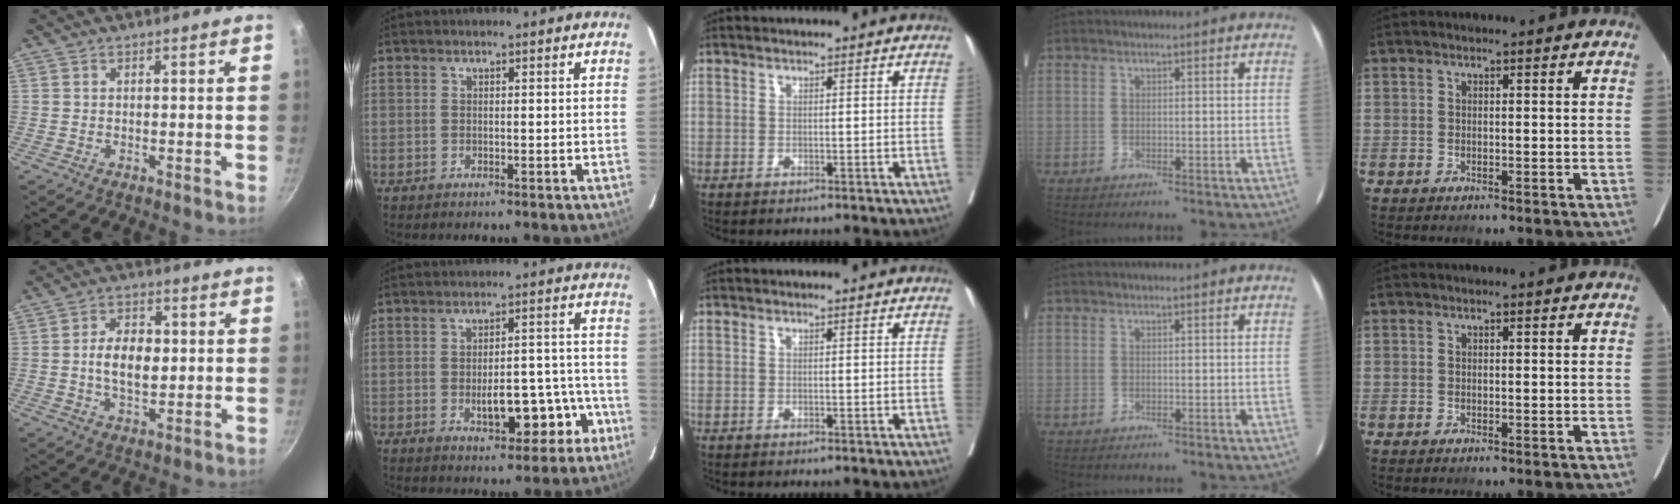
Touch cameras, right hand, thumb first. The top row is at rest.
{"thumb": {"total": 8.5, "force": [0.3, 5.2, 6.7], "torque": [-0.099, 0.004, 0.004]}, "index": {"total": 9.2, "force": [-3.7, 4.3, 7.3], "torque": [-0.090, 0.030, -0.037]}}